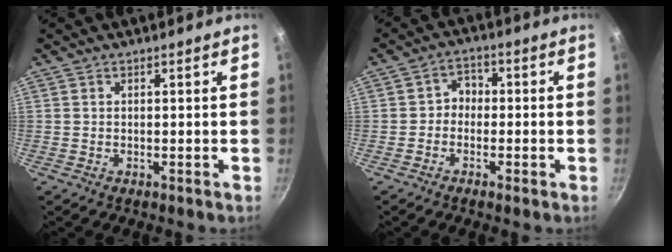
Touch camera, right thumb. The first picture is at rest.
{"total": 4.1, "force": [-1.0, 3.4, 2.0], "torque": [-0.002, 0.021, -0.024]}